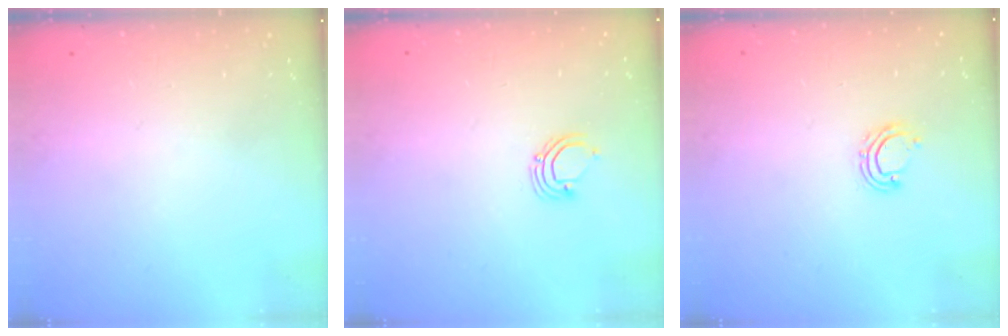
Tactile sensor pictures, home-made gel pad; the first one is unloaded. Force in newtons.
{"total": 3.8, "press": 3.8, "slide": 0.3}
{"total": 6.5, "press": 6.5, "slide": 0.4}